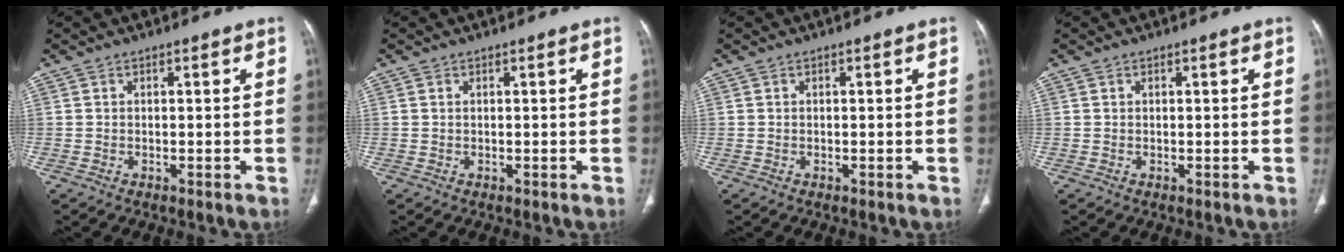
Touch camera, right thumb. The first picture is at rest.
{"total": 0.0}
{"total": 0.0}
{"total": 0.0}